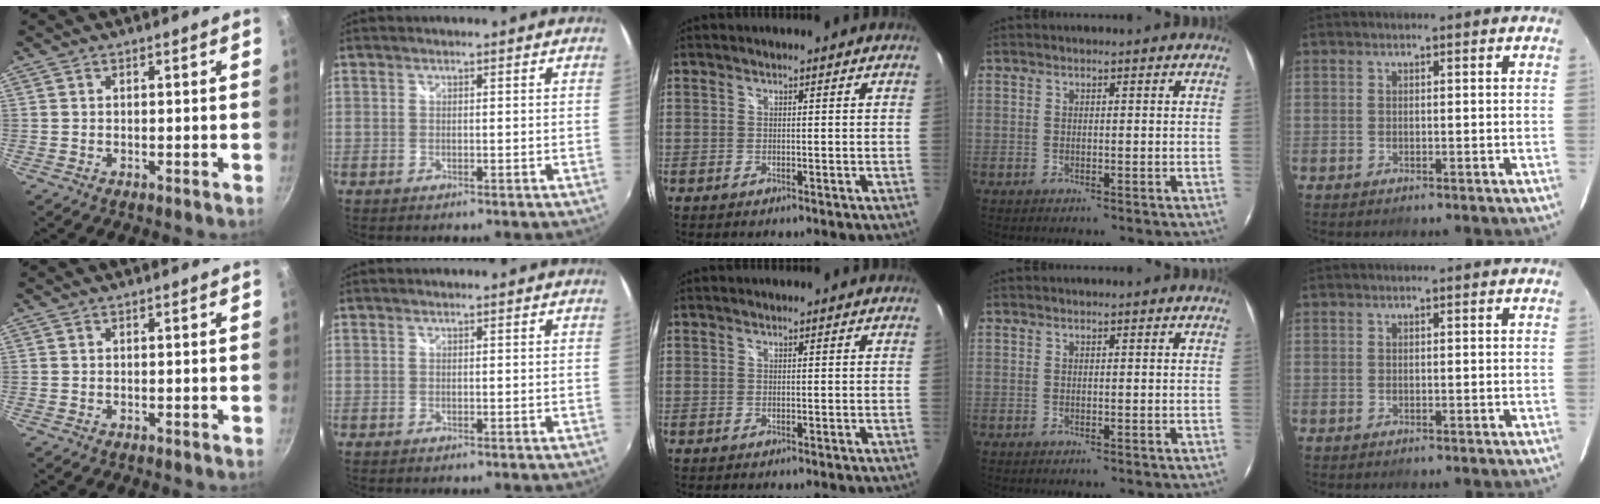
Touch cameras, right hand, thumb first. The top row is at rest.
{}